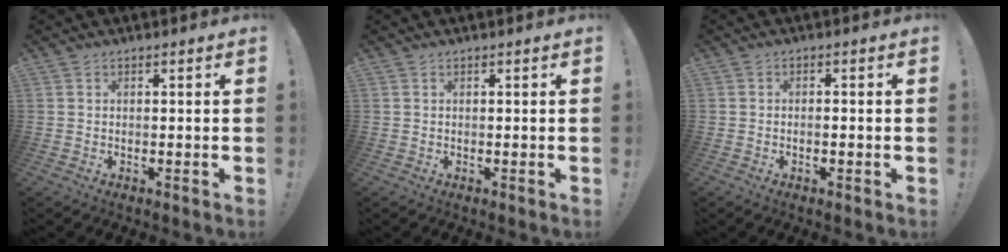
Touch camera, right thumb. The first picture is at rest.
{"total": 0.0}
{"total": 1.3, "force": [-0.8, 0.3, 1.1], "torque": [-0.018, 0.000, -0.013]}